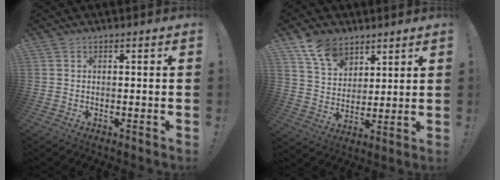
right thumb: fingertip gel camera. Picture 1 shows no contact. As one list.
[{"total": 11.2, "force": [7.8, 6.9, 4.2], "torque": [-0.067, -0.046, 0.149]}]